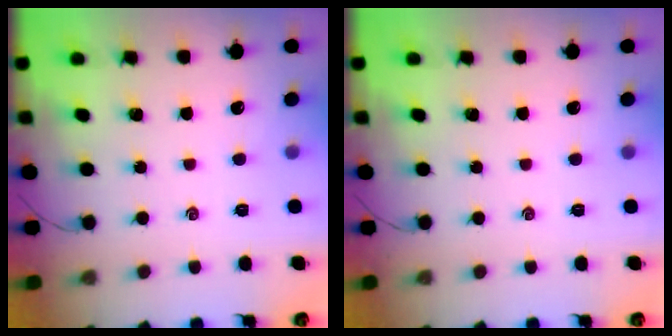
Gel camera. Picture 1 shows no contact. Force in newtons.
{"total": 0.0}